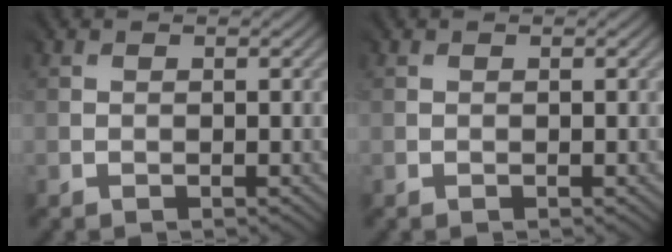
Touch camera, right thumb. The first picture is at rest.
{"total": 0.0}